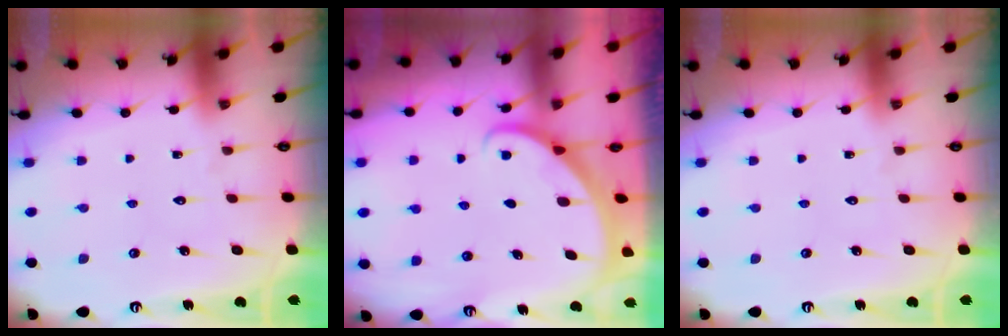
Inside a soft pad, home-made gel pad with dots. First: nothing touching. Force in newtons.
{"total": 2.0, "press": 2.0, "slide": 0.1}
{"total": 0.0}